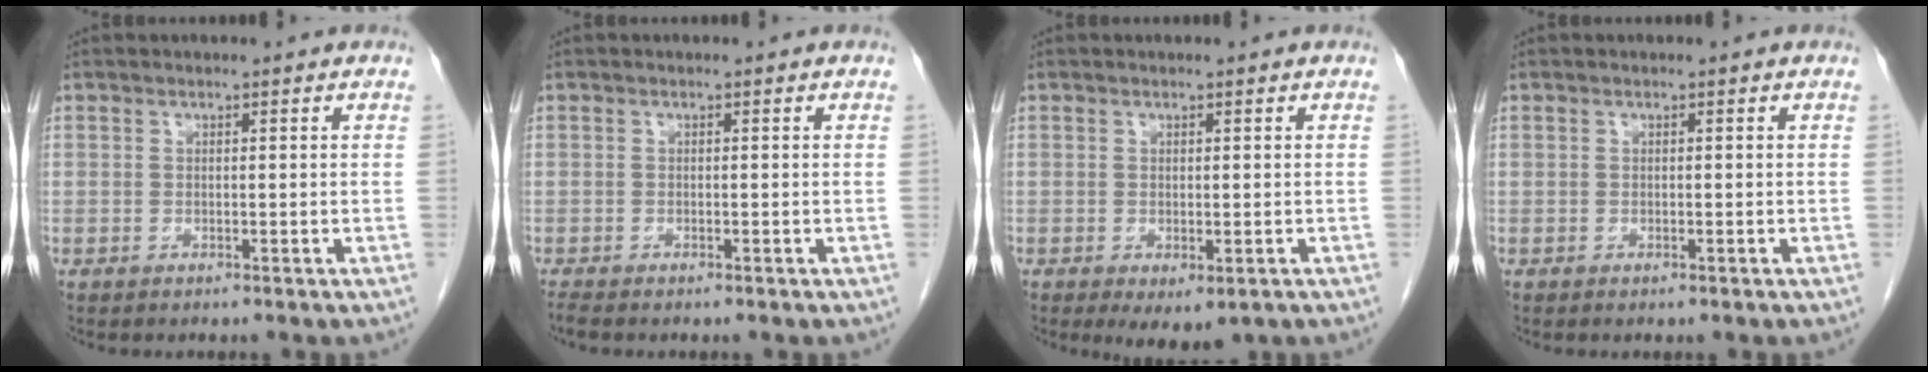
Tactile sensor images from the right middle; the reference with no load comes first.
{"total": 0.9, "force": [-0.8, 0.0, 0.4], "torque": [-0.017, -0.005, -0.015]}
{"total": 4.1, "force": [-1.9, 1.8, 3.2], "torque": [-0.044, -0.013, -0.016]}
{"total": 0.0}